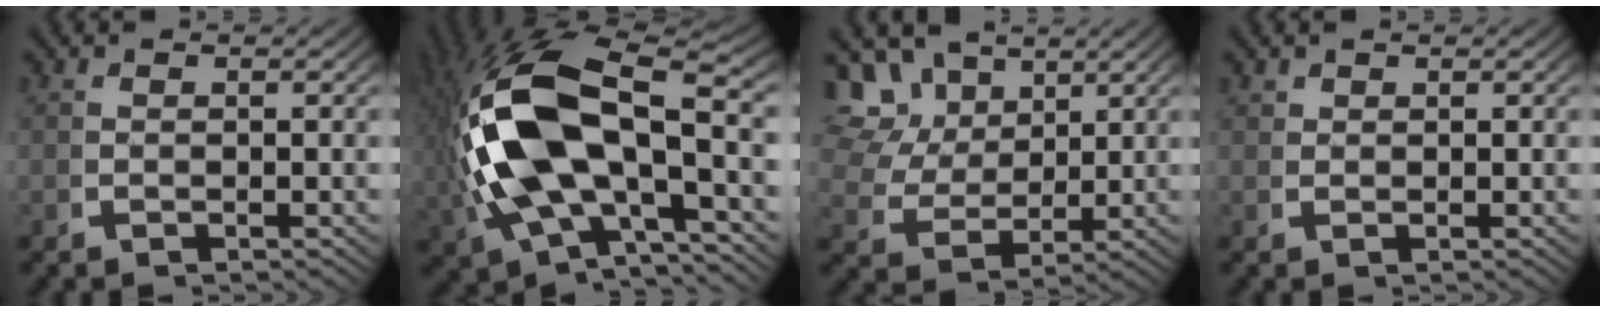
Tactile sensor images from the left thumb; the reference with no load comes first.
{"total": 17.1, "force": [0.6, 9.7, 14.1], "torque": [-0.310, -0.027, 0.030]}
{"total": 8.5, "force": [2.7, 7.1, 3.8], "torque": [-0.103, -0.025, 0.050]}
{"total": 0.9, "force": [0.7, 0.5, 0.0], "torque": [-0.005, -0.009, 0.019]}